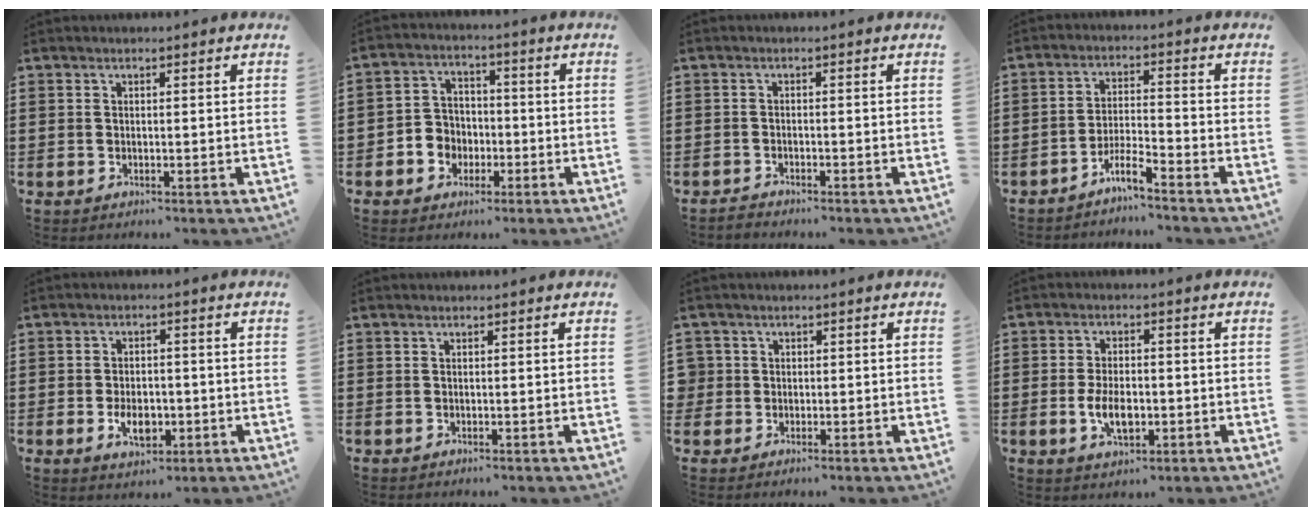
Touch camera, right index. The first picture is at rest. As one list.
[{"total": 4.4, "force": [-1.8, 4.0, 0.8], "torque": [-0.028, 0.012, -0.036]}, {"total": 1.0, "force": [-1.0, 0.1, 0.0], "torque": [-0.003, 0.001, -0.022]}, {"total": 4.5, "force": [-3.9, 0.1, 2.1], "torque": [-0.056, -0.002, -0.082]}, {"total": 4.9, "force": [-1.5, 2.9, 3.7], "torque": [-0.067, -0.003, -0.027]}, {"total": 0.0}, {"total": 2.0, "force": [0.1, 2.0, 0.2], "torque": [-0.015, 0.008, -0.001]}, {"total": 5.4, "force": [-1.2, 2.7, 4.5], "torque": [-0.086, -0.005, -0.024]}]